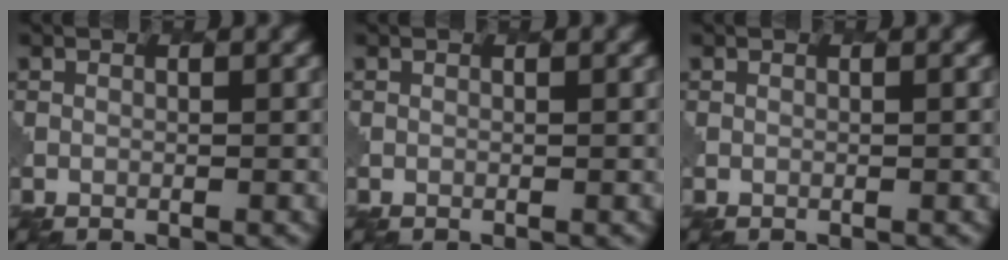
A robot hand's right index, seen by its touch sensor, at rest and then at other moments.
{"total": 0.0}
{"total": 0.7, "force": [0.0, 0.3, 0.6], "torque": [0.001, 0.001, 0.000]}